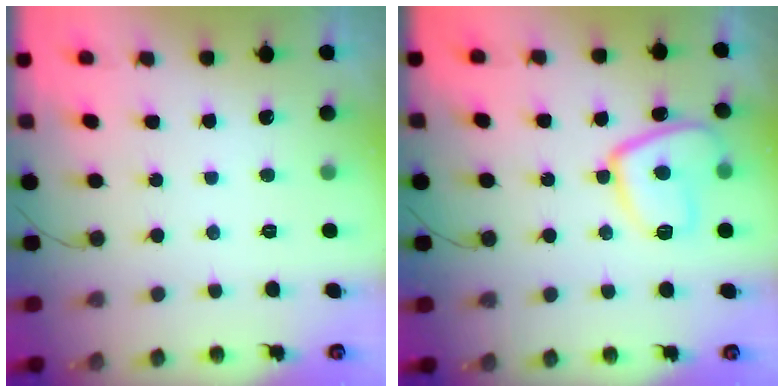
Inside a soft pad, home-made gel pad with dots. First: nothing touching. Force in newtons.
{"total": 11.3, "press": 11.3, "slide": 1.1}